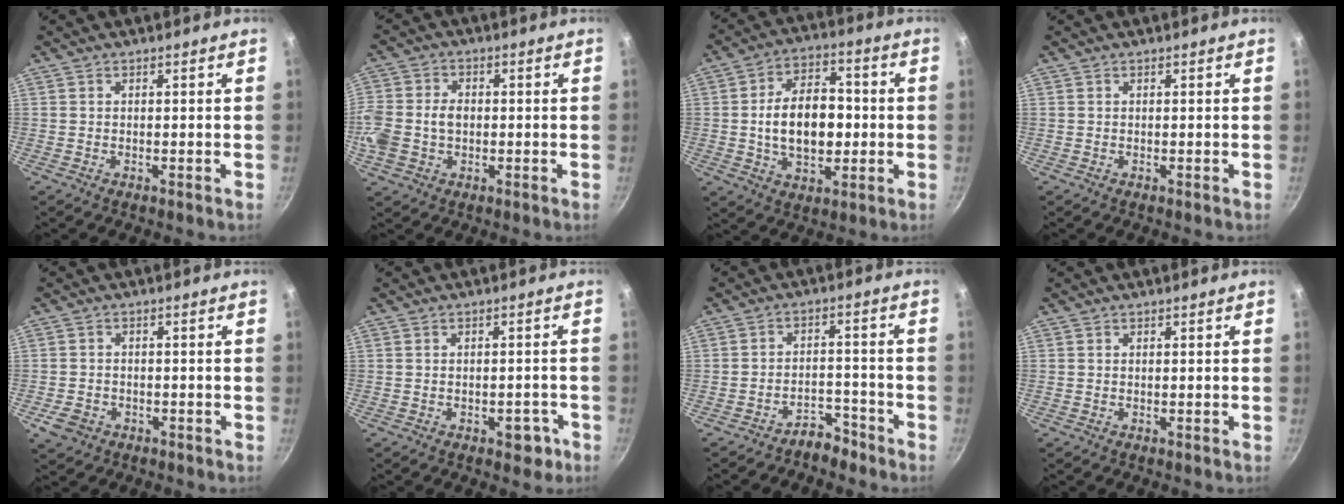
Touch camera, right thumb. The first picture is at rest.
{"total": 10.8, "force": [-0.9, 8.3, 6.9], "torque": [-0.153, 0.023, -0.023]}
{"total": 14.4, "force": [-0.7, 9.3, 11.0], "torque": [-0.153, 0.018, -0.012]}
{"total": 0.0}
{"total": 4.2, "force": [-1.9, 3.3, 1.8], "torque": [-0.038, 0.017, -0.027]}
{"total": 3.8, "force": [-1.8, 2.2, 2.5], "torque": [-0.009, 0.018, -0.013]}
{"total": 4.9, "force": [-4.2, 2.2, 1.3], "torque": [0.002, 0.044, -0.067]}
{"total": 0.0}